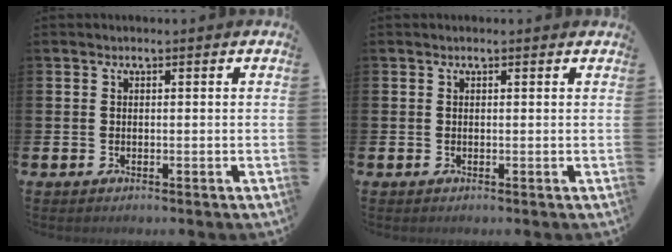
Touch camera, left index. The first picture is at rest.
{"total": 0.0}